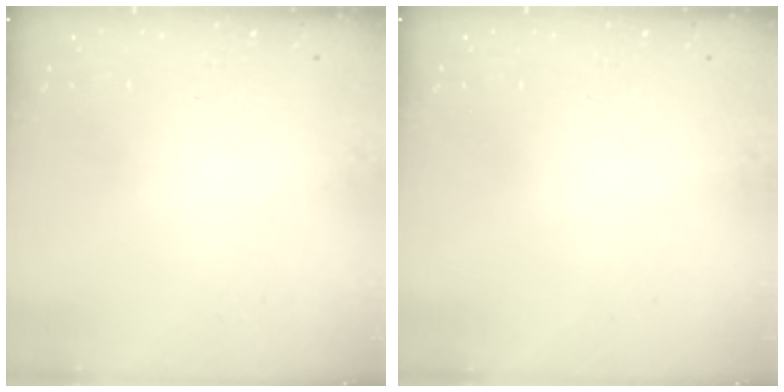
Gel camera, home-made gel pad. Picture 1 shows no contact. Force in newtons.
{"total": 0.0}